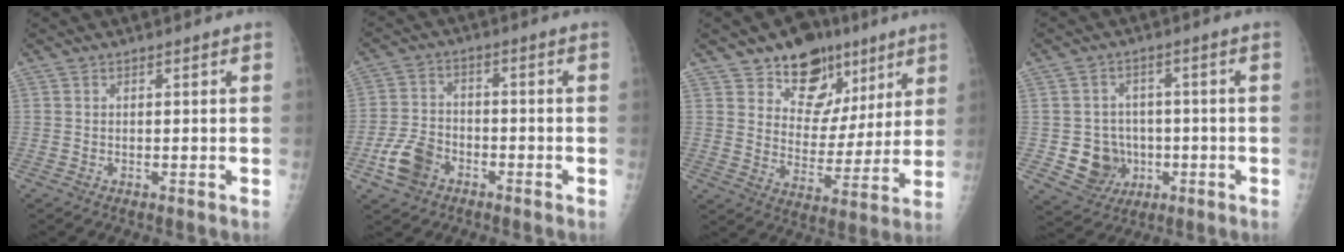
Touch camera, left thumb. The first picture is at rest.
{"total": 7.7, "force": [-3.8, 5.4, 3.9], "torque": [-0.073, 0.019, -0.070]}
{"total": 15.4, "force": [9.5, 10.2, 6.4], "torque": [-0.036, -0.038, 0.150]}
{"total": 8.7, "force": [-1.7, 8.0, 3.0], "torque": [-0.015, 0.010, -0.017]}